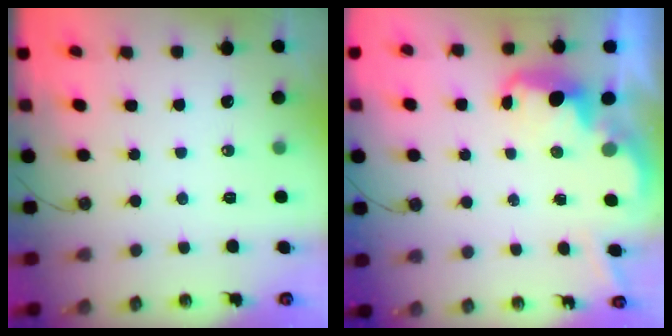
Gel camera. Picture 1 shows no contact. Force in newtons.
{"total": 2.9, "press": 2.8, "slide": 0.6}